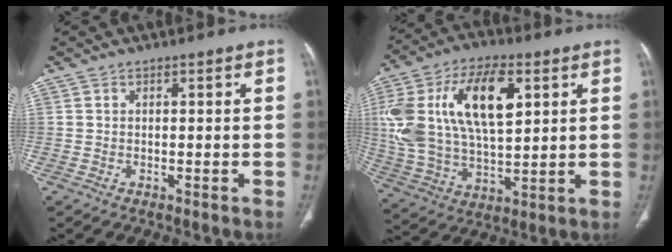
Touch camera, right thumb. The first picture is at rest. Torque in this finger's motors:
{"motor_torque": [2.31, 2.70, 2.25, 0.40, 0.29]}